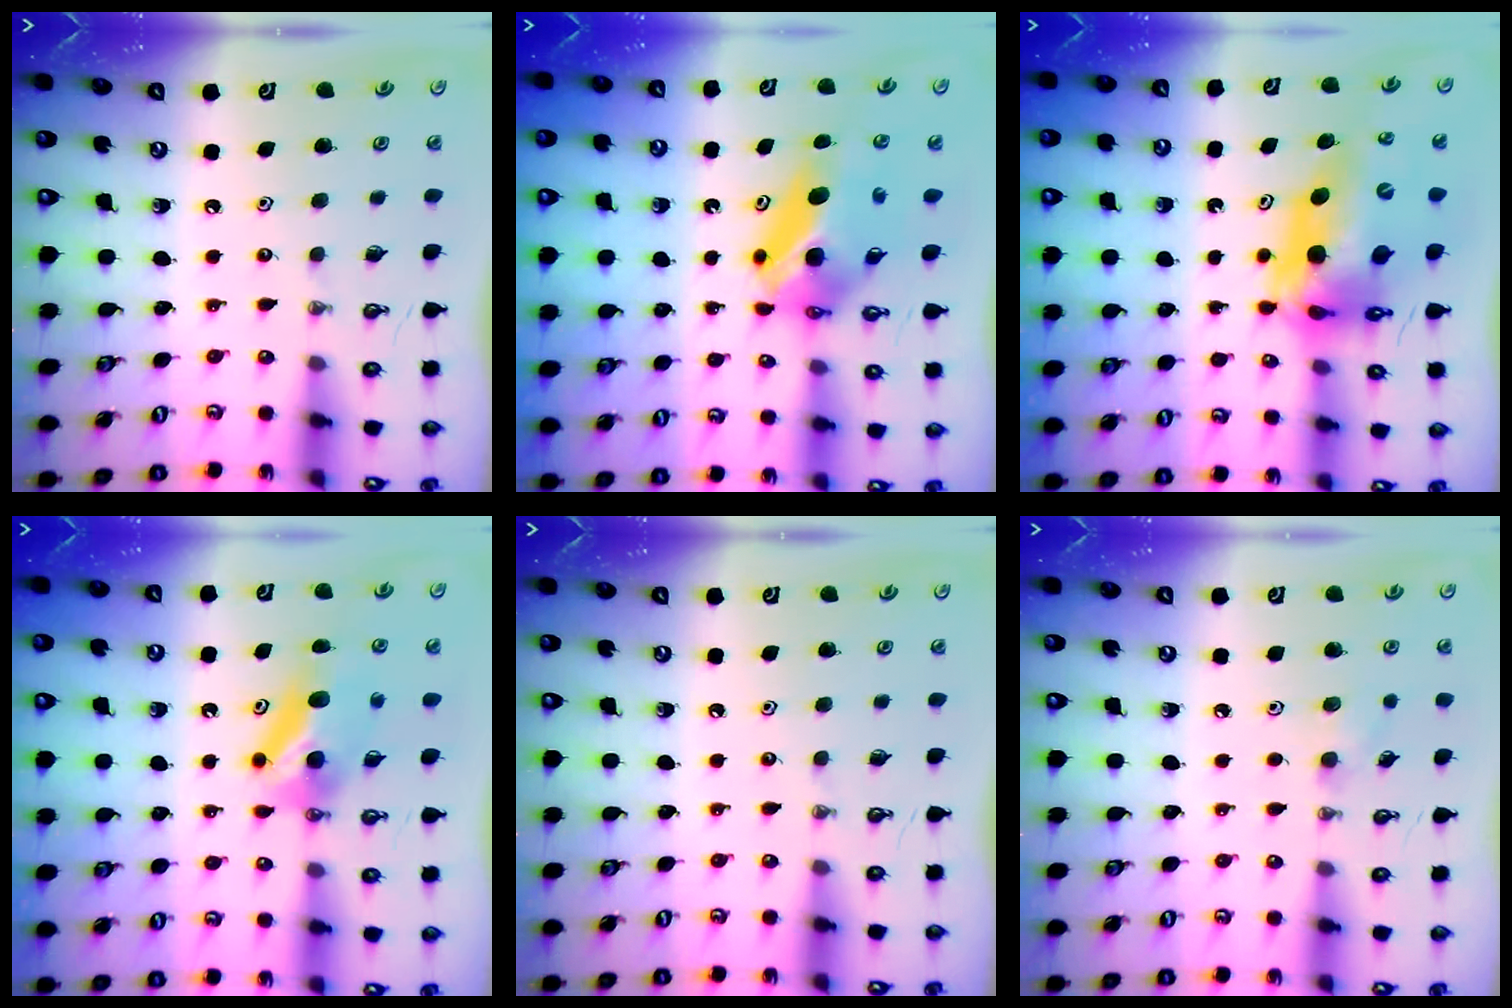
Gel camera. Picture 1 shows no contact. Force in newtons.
{"total": 9.2, "press": 6.9, "slide": 6.0}
{"total": 14.3, "press": 14.3, "slide": 1.2}
{"total": 6.5, "press": 6.3, "slide": 1.6}
{"total": 0.0}
{"total": 5.7, "press": 5.5, "slide": 1.5}